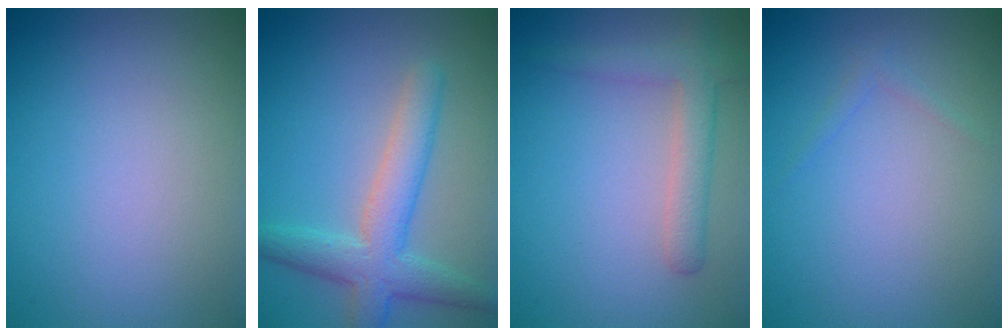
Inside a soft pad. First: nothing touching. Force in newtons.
{"total": 4.7, "press": 4.7, "slide": 0.1}
{"total": 2.9, "press": 2.9, "slide": 0.2}
{"total": 0.7, "press": 0.7, "slide": 0.1}